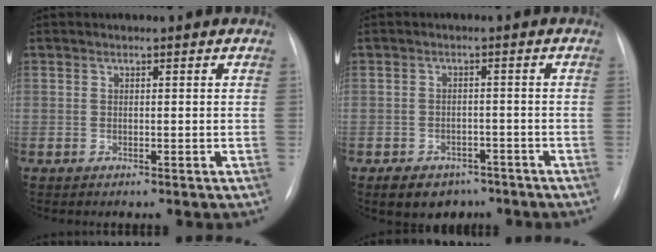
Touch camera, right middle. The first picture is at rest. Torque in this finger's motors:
{"motor_torque": [0.46, -0.40, 0.20, 0.04]}